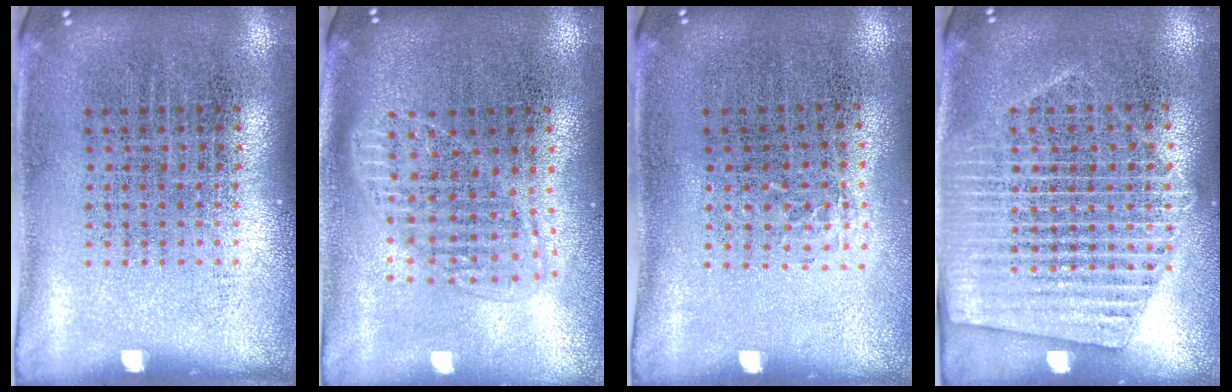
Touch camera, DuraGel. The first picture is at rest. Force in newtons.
{"total": 1.6, "press": 1.4, "slide": 0.8}
{"total": 0.5, "press": 0.4, "slide": 0.3}
{"total": 2.0, "press": 1.8, "slide": 0.9}